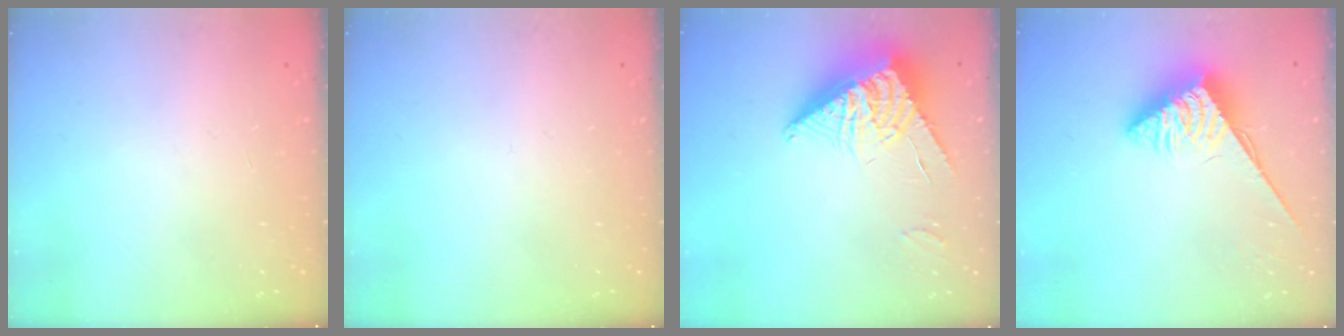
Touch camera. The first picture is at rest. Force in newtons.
{"total": 0.0}
{"total": 14.4, "press": 14.3, "slide": 1.5}
{"total": 5.6, "press": 5.5, "slide": 0.5}